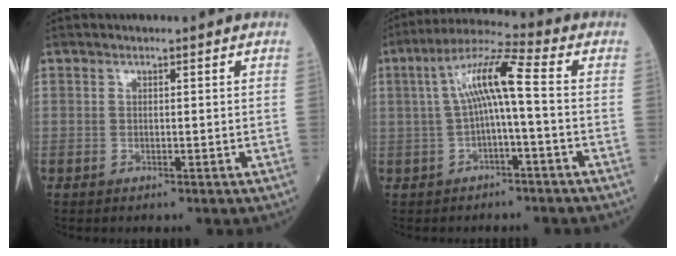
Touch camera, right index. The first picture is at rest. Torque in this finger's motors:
{"motor_torque": [0.81, 0.07, 0.65, 0.20]}